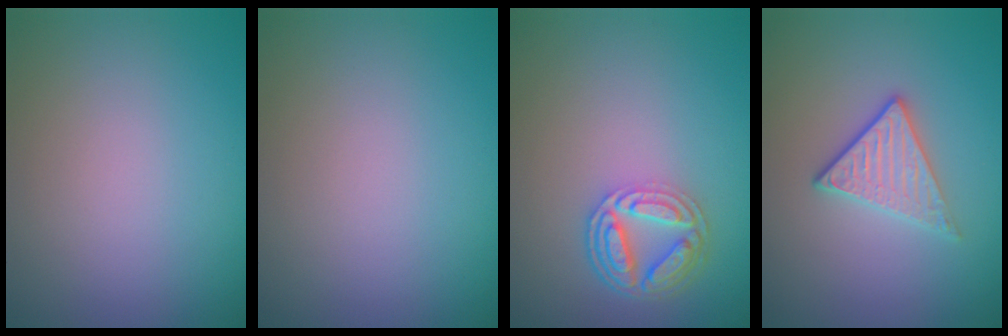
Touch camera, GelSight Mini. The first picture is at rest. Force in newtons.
{"total": 0.0}
{"total": 4.5, "press": 3.4, "slide": 2.9}
{"total": 2.8, "press": 2.5, "slide": 1.2}